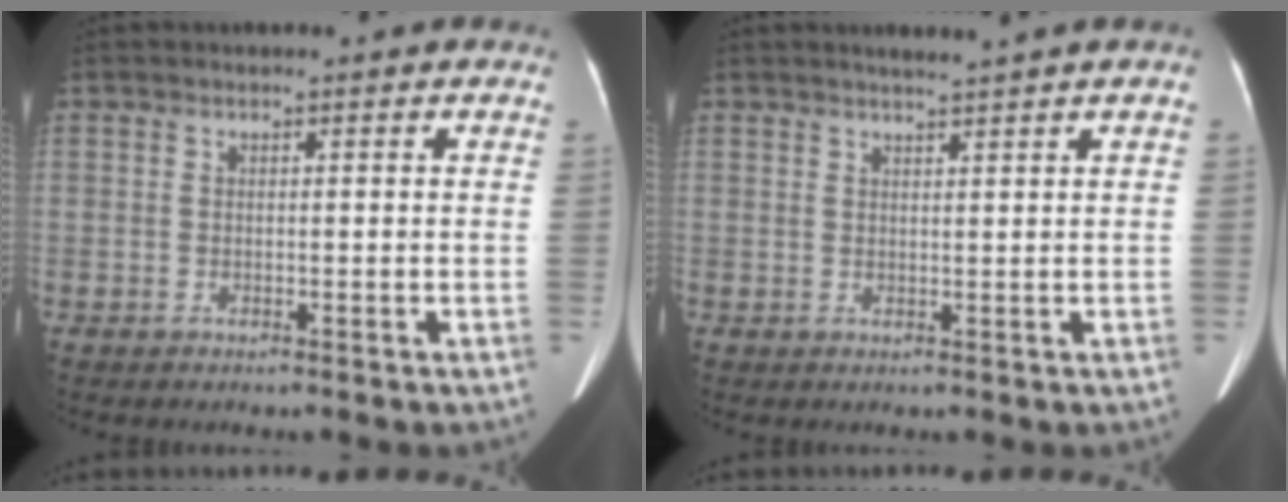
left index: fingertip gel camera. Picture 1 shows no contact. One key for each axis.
{"total": 1.6, "fx": 1.3, "fy": -0.6, "fz": 0.7, "tx": -0.009, "ty": -0.003, "tz": 0.023}